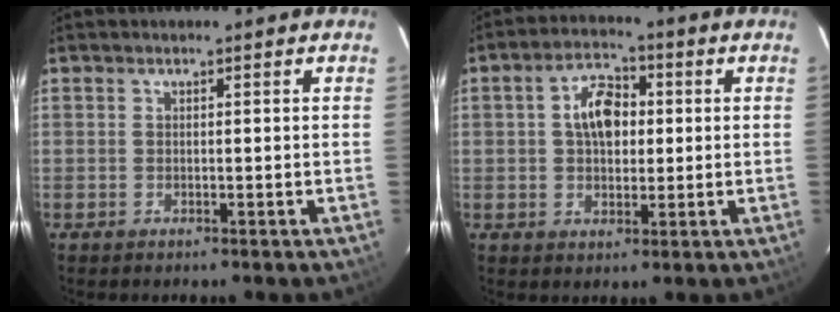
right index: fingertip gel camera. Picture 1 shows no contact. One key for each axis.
{"total": 7.6, "fx": 1.0, "fy": 4.9, "fz": 5.8, "tx": -0.100, "ty": 0.024, "tz": 0.019}